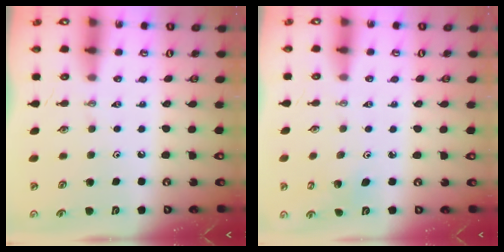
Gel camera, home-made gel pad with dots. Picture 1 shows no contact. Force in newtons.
{"total": 3.0, "press": 2.9, "slide": 0.4}